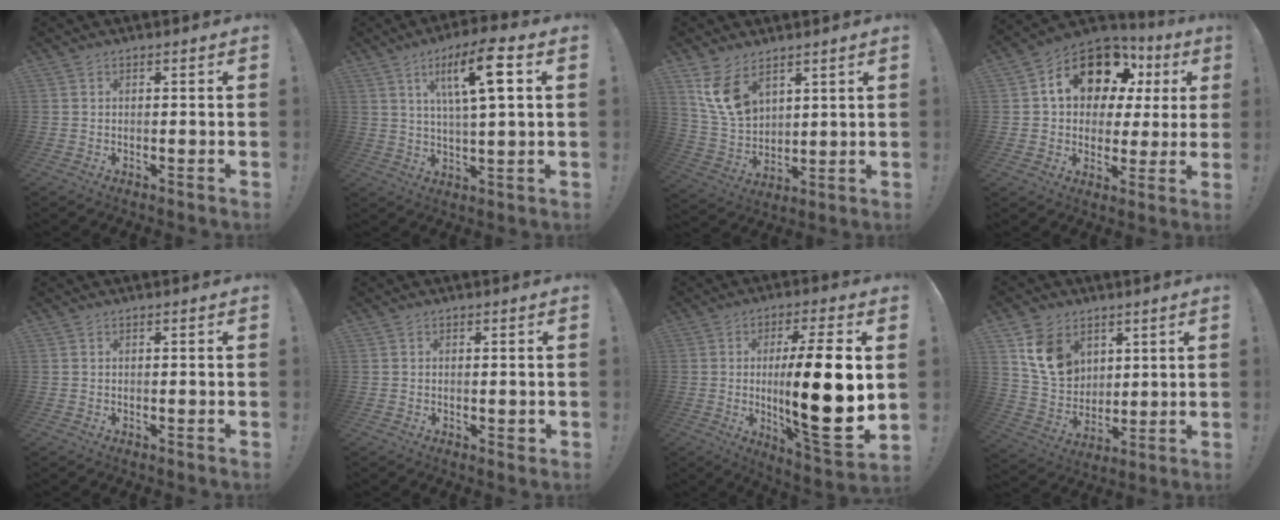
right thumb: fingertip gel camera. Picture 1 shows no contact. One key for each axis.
{"total": 12.8, "fx": 4.6, "fy": 2.5, "fz": 11.7, "tx": -0.194, "ty": -0.004, "tz": 0.065}
{"total": 12.1, "fx": 7.2, "fy": 7.2, "fz": 6.5, "tx": -0.136, "ty": -0.032, "tz": 0.147}
{"total": 16.6, "fx": 8.0, "fy": 11.1, "fz": 9.4, "tx": -0.148, "ty": -0.039, "tz": 0.151}
{"total": 0.0}
{"total": 1.2, "fx": 0.2, "fy": 0.7, "fz": 1.0, "tx": 0.000, "ty": -0.005, "tz": 0.003}
{"total": 21.0, "fx": 0.3, "fy": 3.9, "fz": 20.6, "tx": -0.333, "ty": -0.024, "tz": 0.001}
{"total": 13.5, "fx": 6.6, "fy": 10.0, "fz": 6.4, "tx": -0.118, "ty": -0.019, "tz": 0.137}